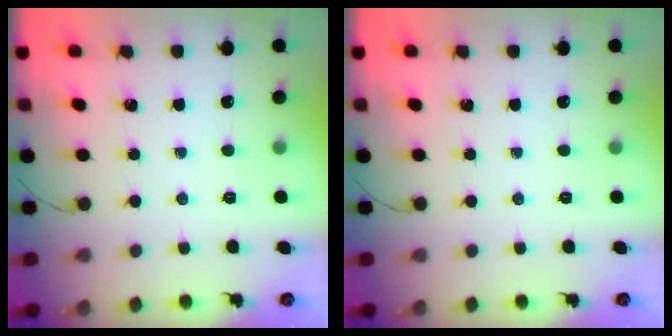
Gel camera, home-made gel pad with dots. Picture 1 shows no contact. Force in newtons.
{"total": 0.0}